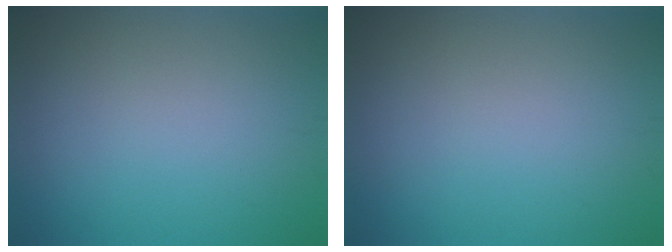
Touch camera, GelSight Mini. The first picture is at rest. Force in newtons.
{"total": 0.0}